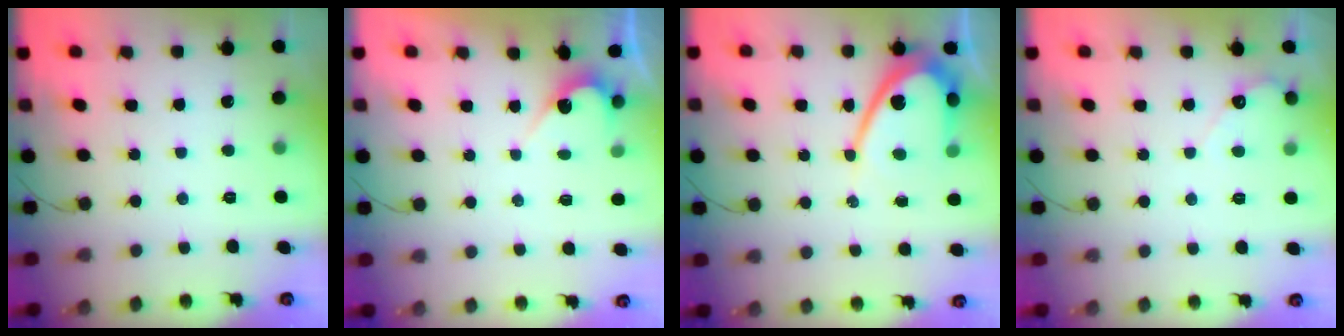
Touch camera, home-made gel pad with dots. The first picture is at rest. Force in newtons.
{"total": 3.6, "press": 3.6, "slide": 0.2}
{"total": 11.8, "press": 11.7, "slide": 1.0}
{"total": 2.7, "press": 2.7, "slide": 0.2}